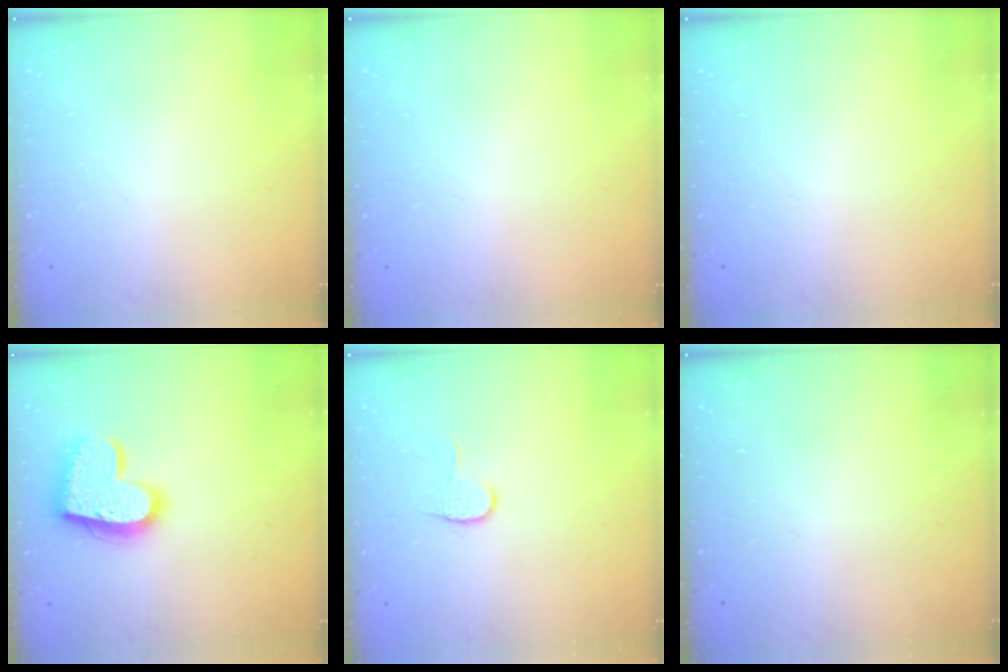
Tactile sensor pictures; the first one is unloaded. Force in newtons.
{"total": 0.0}
{"total": 0.0}
{"total": 18.0, "press": 17.9, "slide": 1.4}
{"total": 6.3, "press": 6.3, "slide": 0.4}
{"total": 0.0}